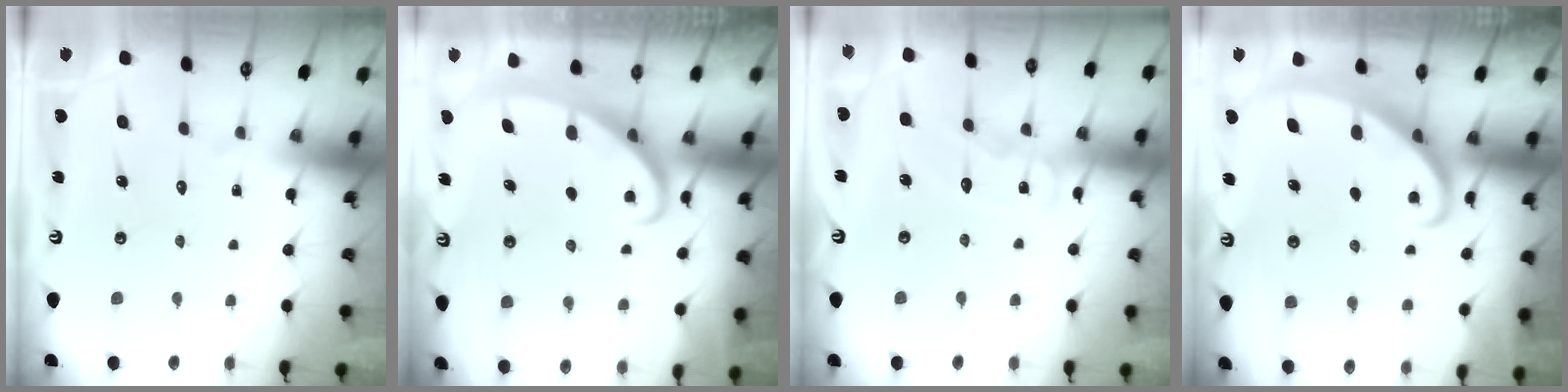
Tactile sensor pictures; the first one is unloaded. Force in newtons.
{"total": 2.5, "press": 2.5, "slide": 0.4}
{"total": 7.0, "press": 7.0, "slide": 0.7}
{"total": 2.3, "press": 2.3, "slide": 0.2}